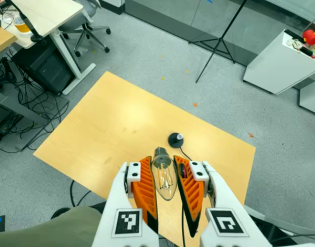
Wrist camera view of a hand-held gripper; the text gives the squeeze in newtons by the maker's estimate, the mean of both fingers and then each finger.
{"total": 19.1, "left": 21.1, "right": 17.1}